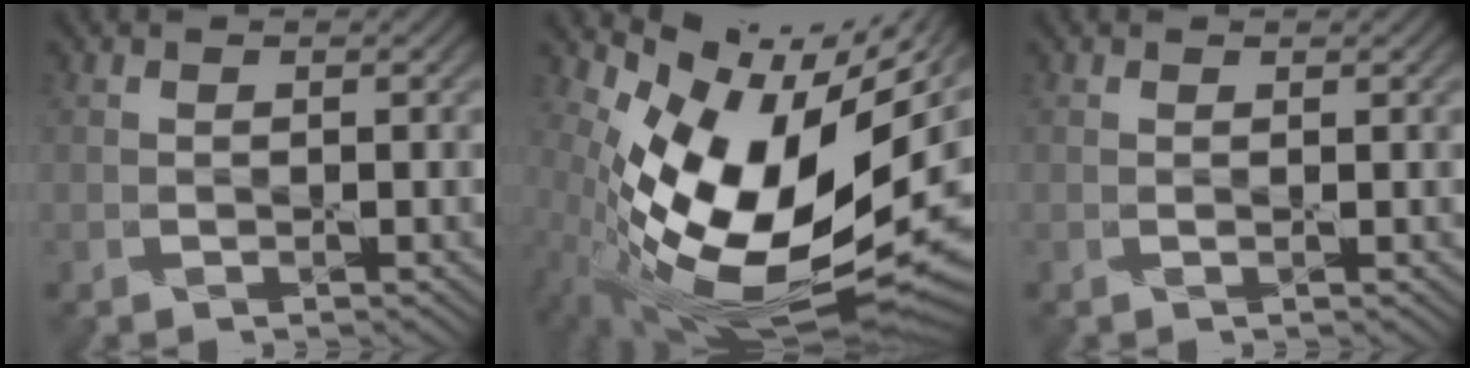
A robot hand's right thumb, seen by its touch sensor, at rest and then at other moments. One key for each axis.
{"total": 19.4, "fx": -0.9, "fy": 10.2, "fz": 16.4, "tx": -0.278, "ty": -0.051, "tz": -0.005}
{"total": 0.0}